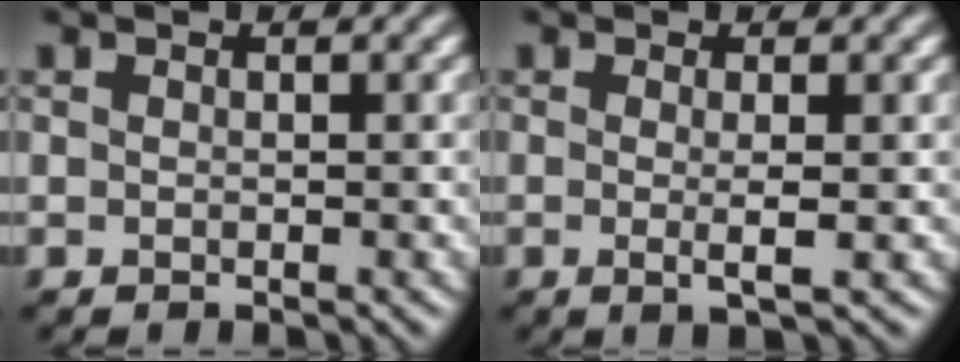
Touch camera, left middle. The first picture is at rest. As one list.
[{"total": 1.7, "force": [-0.5, -0.4, 1.6], "torque": [-0.034, -0.003, -0.009]}]